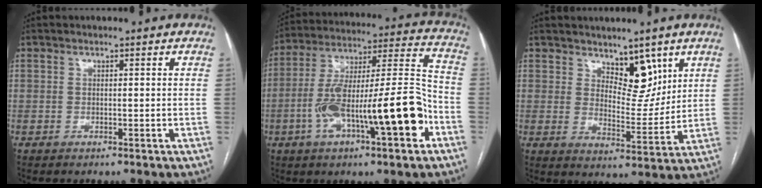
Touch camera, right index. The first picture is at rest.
{"total": 21.1, "force": [-7.1, 3.6, 19.5], "torque": [-0.313, 0.019, -0.107]}
{"total": 7.0, "force": [4.5, 3.4, 4.1], "torque": [-0.053, -0.009, 0.078]}